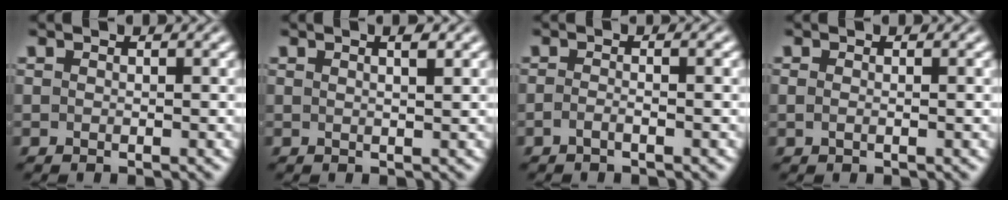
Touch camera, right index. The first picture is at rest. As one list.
[{"total": 1.6, "force": [0.7, -0.6, 1.3], "torque": [-0.015, -0.001, 0.015]}, {"total": 1.4, "force": [-1.0, -0.5, 0.8], "torque": [-0.013, -0.002, -0.020]}, {"total": 0.6, "force": [0.0, -0.1, 0.5], "torque": [-0.008, -0.005, 0.003]}]